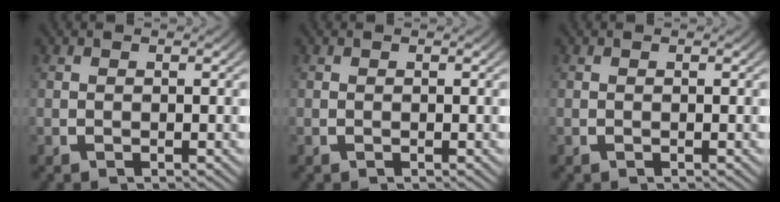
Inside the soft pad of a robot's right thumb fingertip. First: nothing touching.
{"total": 0.0}
{"total": 0.0}